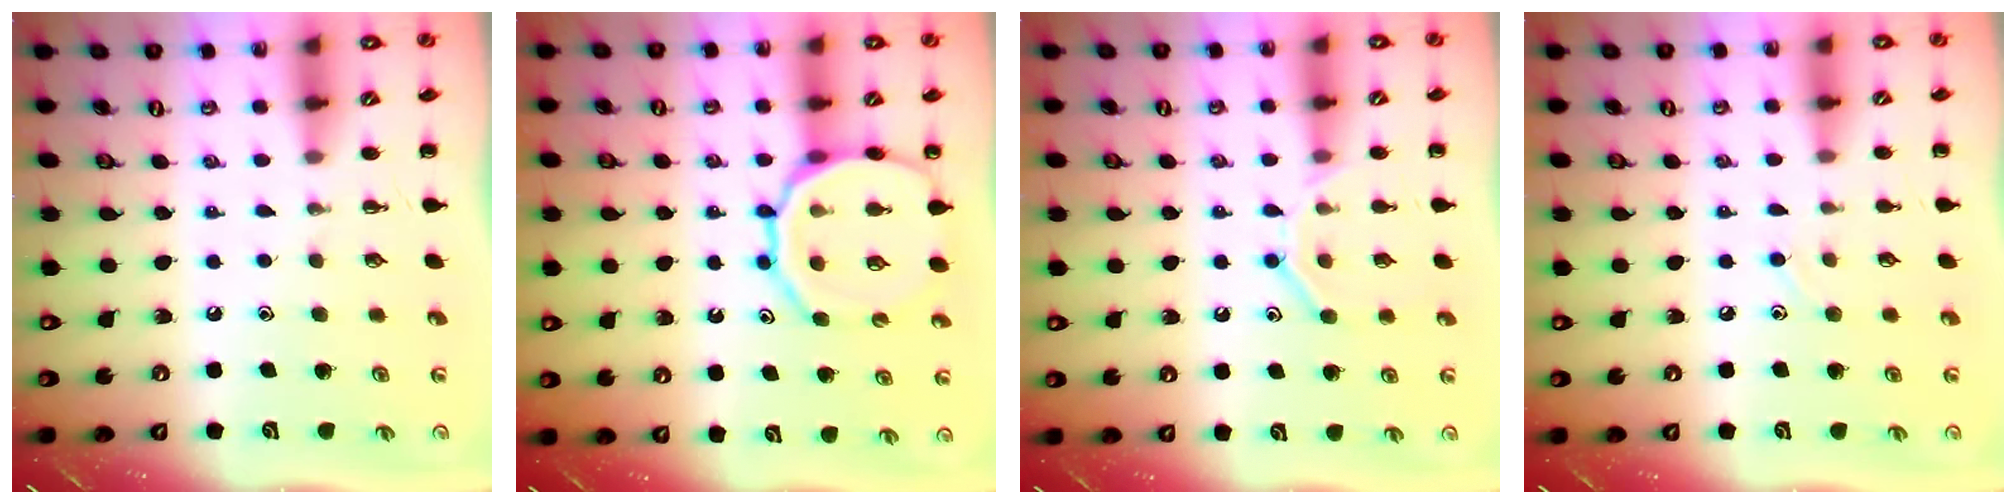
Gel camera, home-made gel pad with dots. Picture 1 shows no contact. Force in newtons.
{"total": 15.9, "press": 15.7, "slide": 2.3}
{"total": 10.4, "press": 10.3, "slide": 1.6}
{"total": 7.1, "press": 6.6, "slide": 2.5}